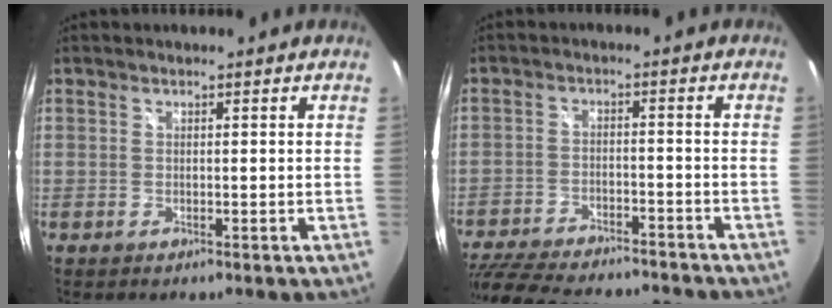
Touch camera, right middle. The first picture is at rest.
{"total": 21.2, "force": [-17.8, 6.5, 9.7], "torque": [-0.213, -0.025, -0.262]}